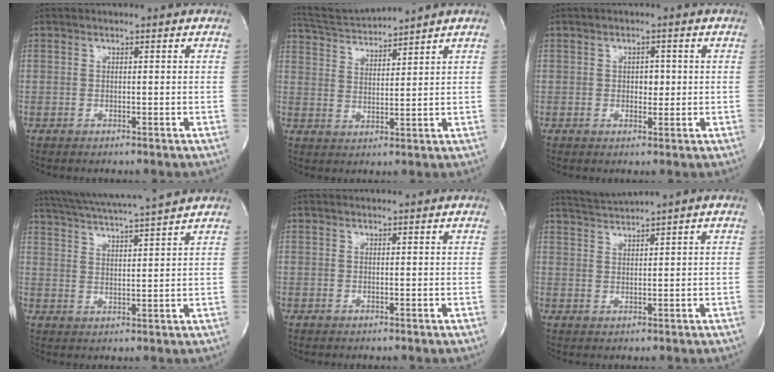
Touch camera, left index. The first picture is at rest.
{"total": 6.5, "force": [6.2, -1.7, 0.8], "torque": [-0.027, -0.002, 0.125]}
{"total": 2.0, "force": [-0.3, 1.3, 1.4], "torque": [-0.017, -0.008, -0.005]}
{"total": 12.8, "force": [11.6, -1.3, 5.3], "torque": [-0.105, -0.002, 0.174]}
{"total": 1.4, "force": [1.3, -0.2, 0.5], "torque": [-0.004, 0.004, 0.017]}
{"total": 3.1, "force": [2.5, -1.7, 0.1], "torque": [-0.004, -0.014, 0.055]}